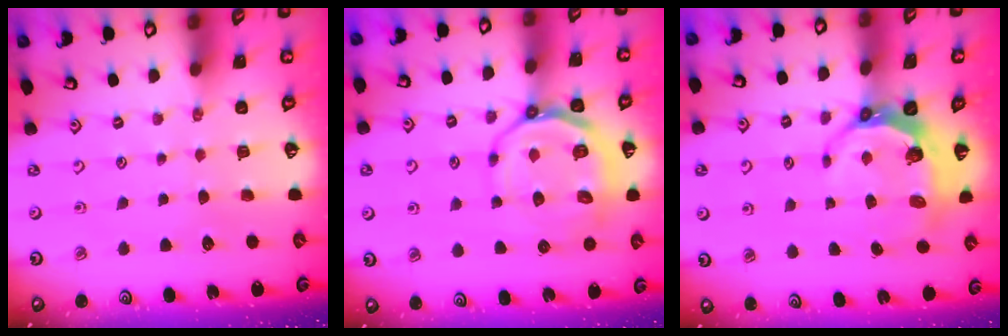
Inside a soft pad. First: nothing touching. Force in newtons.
{"total": 13.5, "press": 13.3, "slide": 2.7}
{"total": 7.4, "press": 6.7, "slide": 3.1}